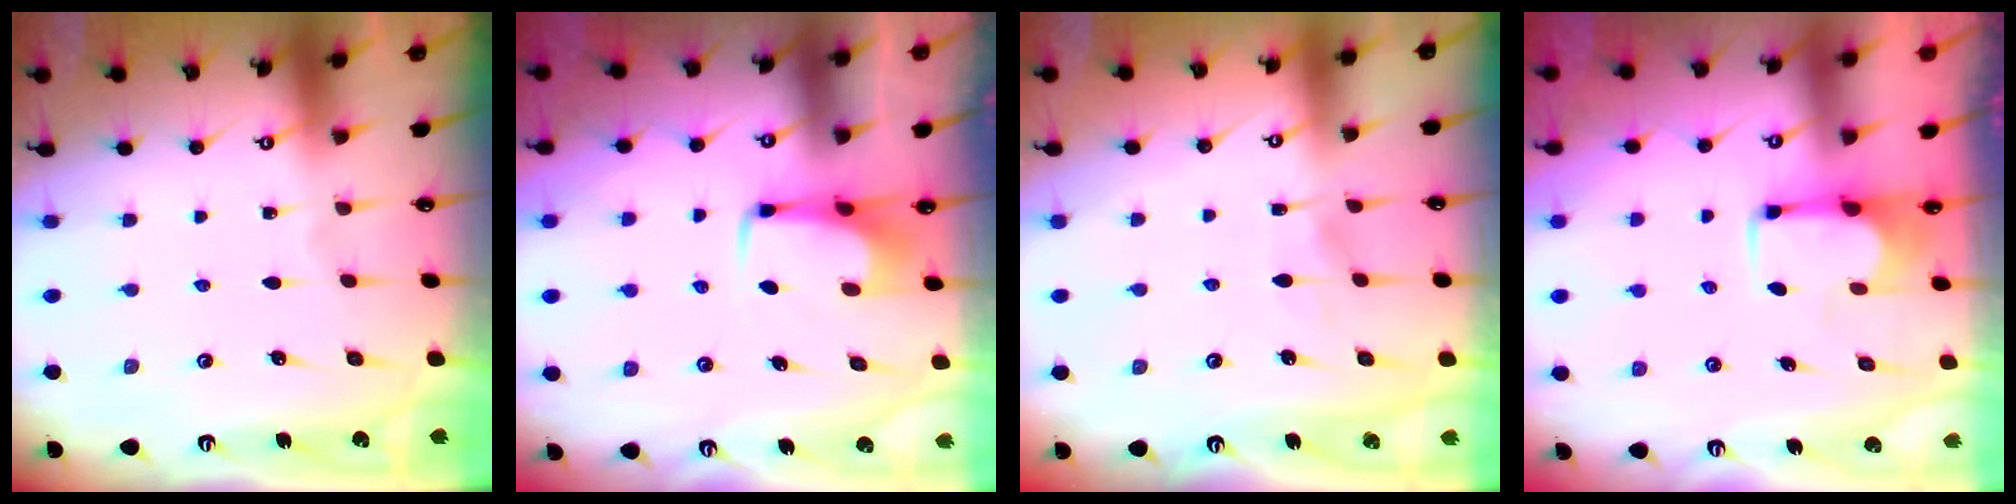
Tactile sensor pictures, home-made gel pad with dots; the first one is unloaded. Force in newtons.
{"total": 3.0, "press": 3.0, "slide": 0.4}
{"total": 4.0, "press": 3.9, "slide": 0.4}
{"total": 1.7, "press": 1.6, "slide": 0.7}